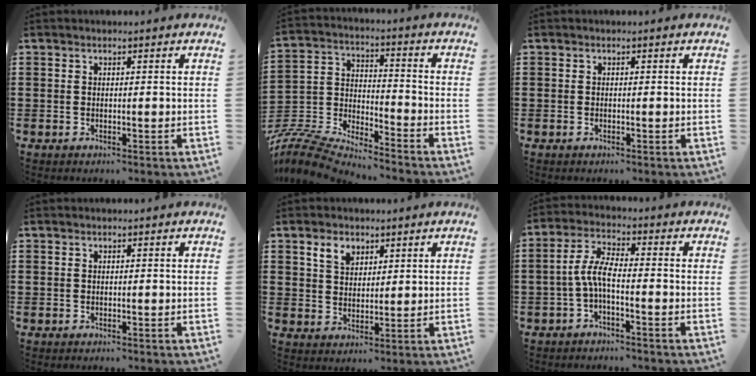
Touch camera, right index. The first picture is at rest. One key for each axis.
{"total": 7.1, "fx": -6.9, "fy": 0.9, "fz": 1.3, "tx": -0.048, "ty": -0.009, "tz": -0.146}
{"total": 0.0}
{"total": 0.0}
{"total": 4.1, "fx": 2.4, "fy": 3.3, "fz": -0.1, "tx": -0.020, "ty": 0.007, "tz": 0.044}
{"total": 5.1, "fx": -1.6, "fy": 1.4, "fz": 4.6, "tx": -0.112, "ty": -0.003, "tz": -0.040}